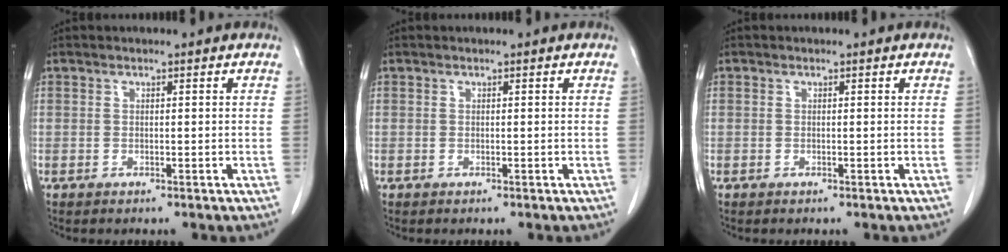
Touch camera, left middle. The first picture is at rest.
{"total": 0.0}
{"total": 0.0}